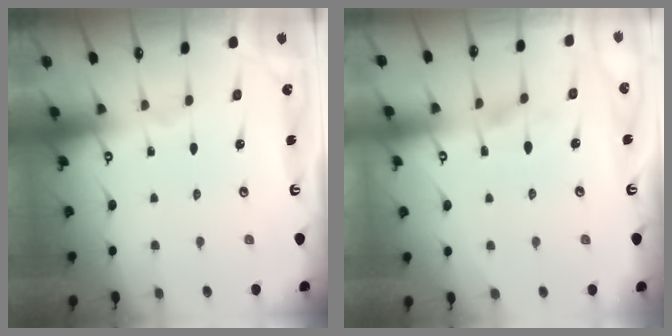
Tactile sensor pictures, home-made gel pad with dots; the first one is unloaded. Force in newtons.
{"total": 1.3, "press": 0.8, "slide": 1.0}